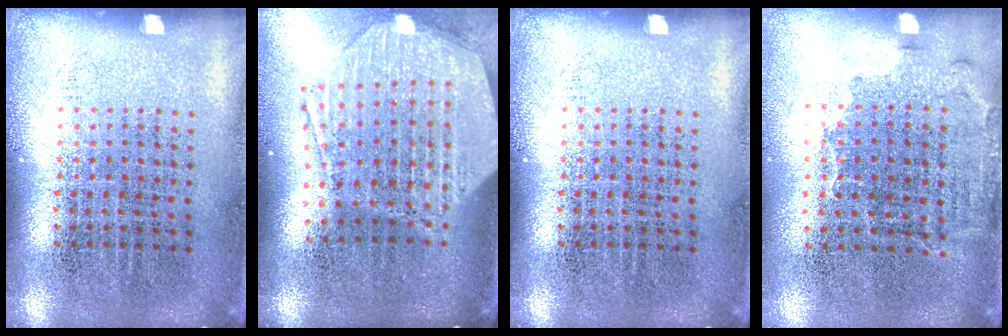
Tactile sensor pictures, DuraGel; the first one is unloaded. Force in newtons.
{"total": 3.0, "press": 2.4, "slide": 1.8}
{"total": 0.0}
{"total": 1.6, "press": 1.3, "slide": 1.0}